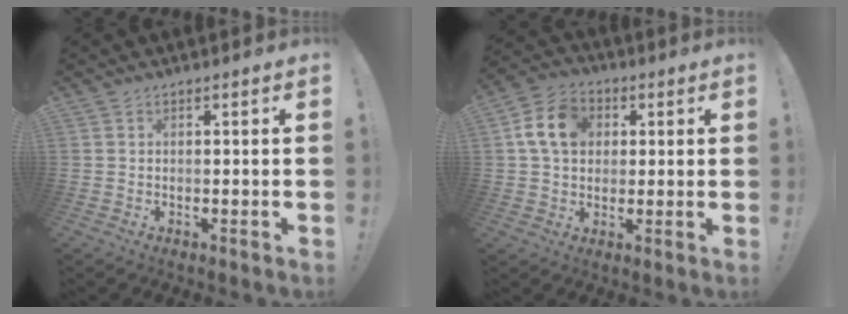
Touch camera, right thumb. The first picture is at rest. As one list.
[{"total": 11.9, "force": [2.9, 9.5, 6.6], "torque": [-0.115, 0.013, 0.059]}]